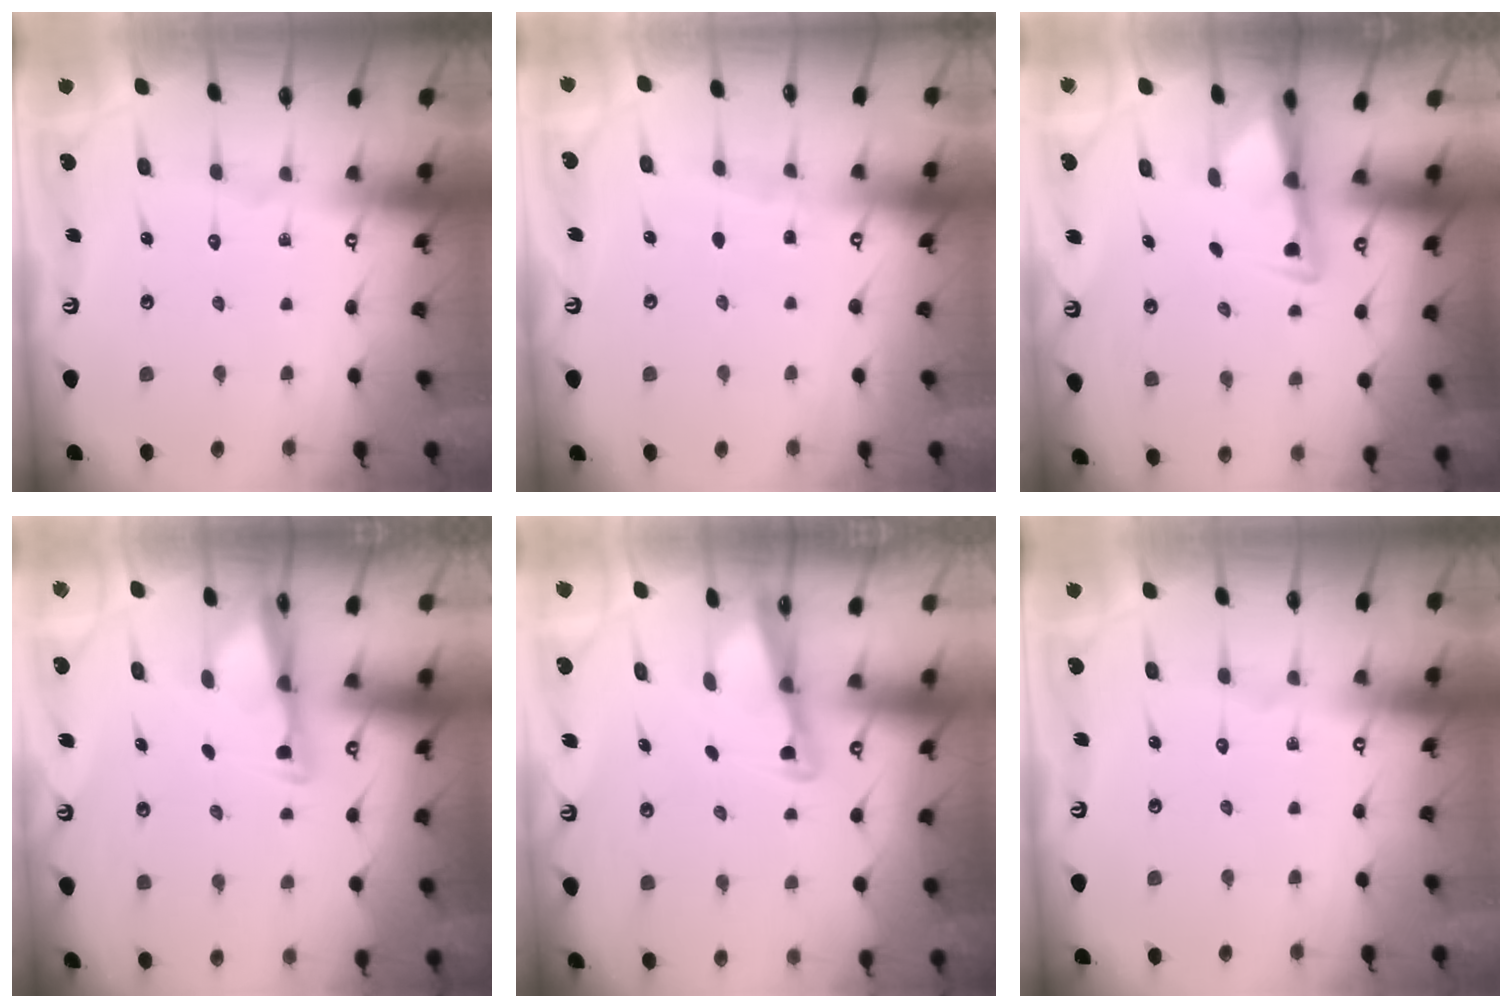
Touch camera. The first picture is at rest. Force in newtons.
{"total": 2.3, "press": 2.3, "slide": 0.3}
{"total": 2.9, "press": 2.9, "slide": 0.6}
{"total": 2.9, "press": 2.9, "slide": 0.4}
{"total": 2.5, "press": 2.5, "slide": 0.2}
{"total": 0.0}